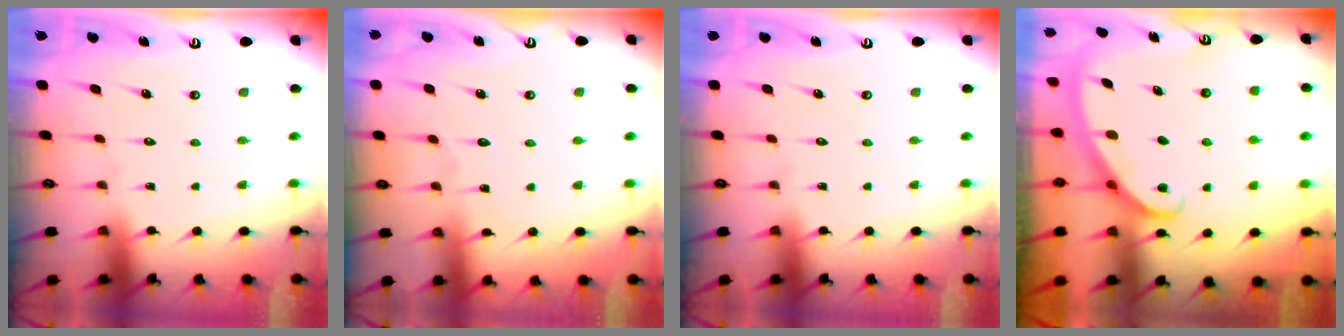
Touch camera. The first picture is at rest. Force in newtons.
{"total": 3.3, "press": 3.3, "slide": 0.1}
{"total": 0.0}
{"total": 2.8, "press": 2.8, "slide": 0.4}